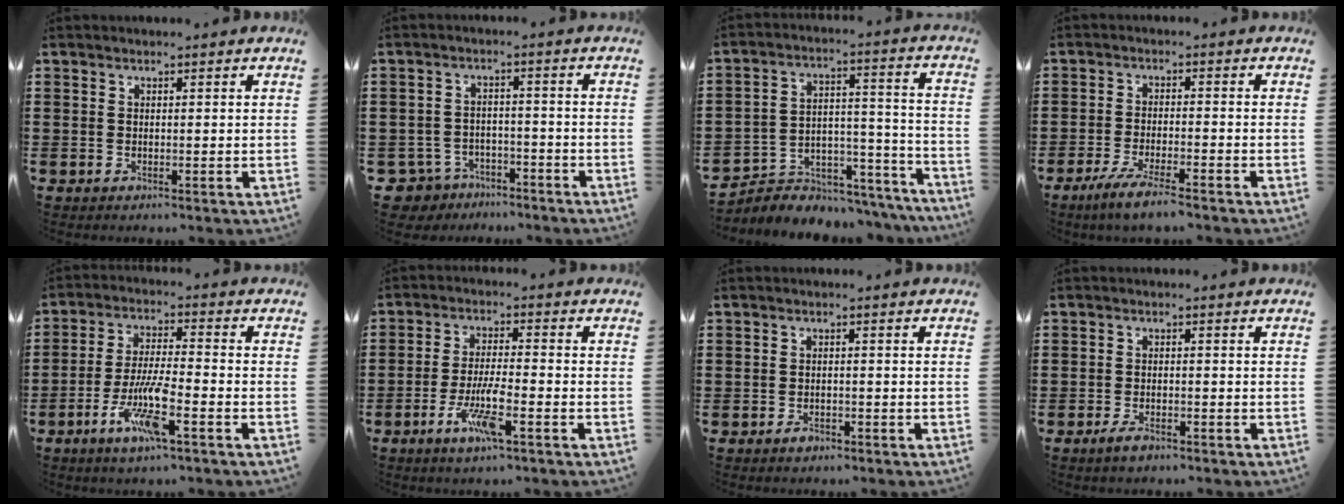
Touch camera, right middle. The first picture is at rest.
{"total": 4.1, "force": [-3.7, 1.6, 0.4], "torque": [-0.033, 0.001, -0.085]}
{"total": 4.7, "force": [-4.2, 1.9, 0.1], "torque": [-0.006, 0.010, -0.087]}
{"total": 4.2, "force": [-3.5, -0.1, 2.4], "torque": [-0.053, -0.011, -0.066]}
{"total": 8.5, "force": [-4.1, 1.6, 7.3], "torque": [-0.154, -0.009, -0.080]}
{"total": 6.9, "force": [-3.4, 1.2, 5.8], "torque": [-0.119, -0.006, -0.065]}
{"total": 1.4, "force": [-1.2, 0.6, 0.6], "torque": [-0.014, -0.001, -0.023]}
{"total": 2.0, "force": [-1.3, 0.7, 1.3], "torque": [-0.030, -0.002, -0.027]}